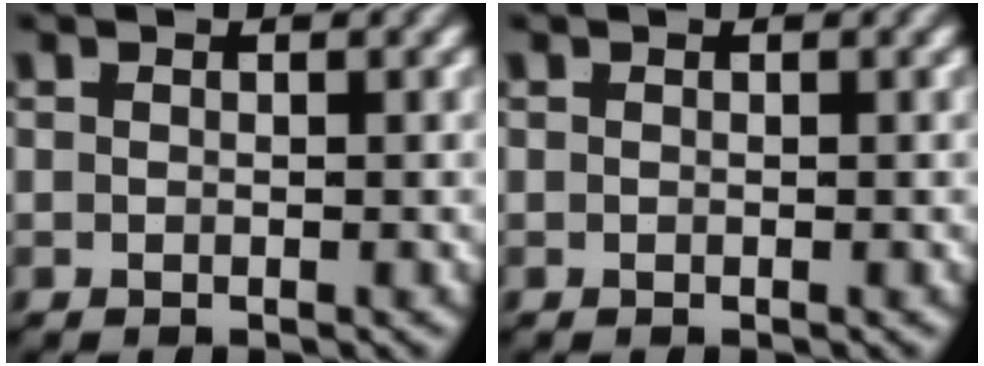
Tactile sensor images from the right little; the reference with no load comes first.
{"total": 0.0}